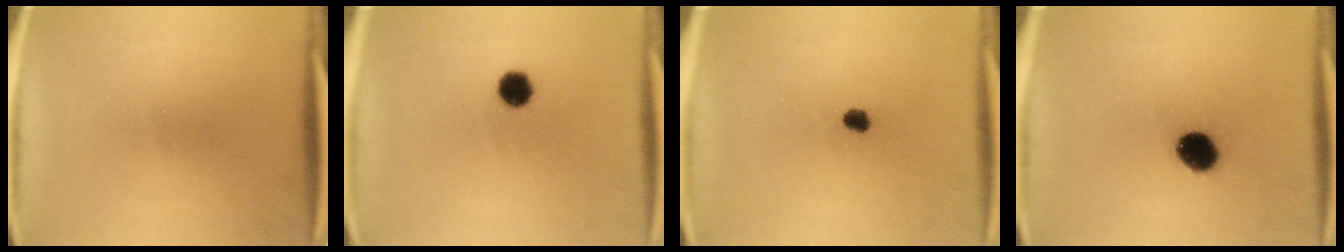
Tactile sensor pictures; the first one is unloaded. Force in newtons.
{"total": 5.1}
{"total": 2.1}
{"total": 6.3}